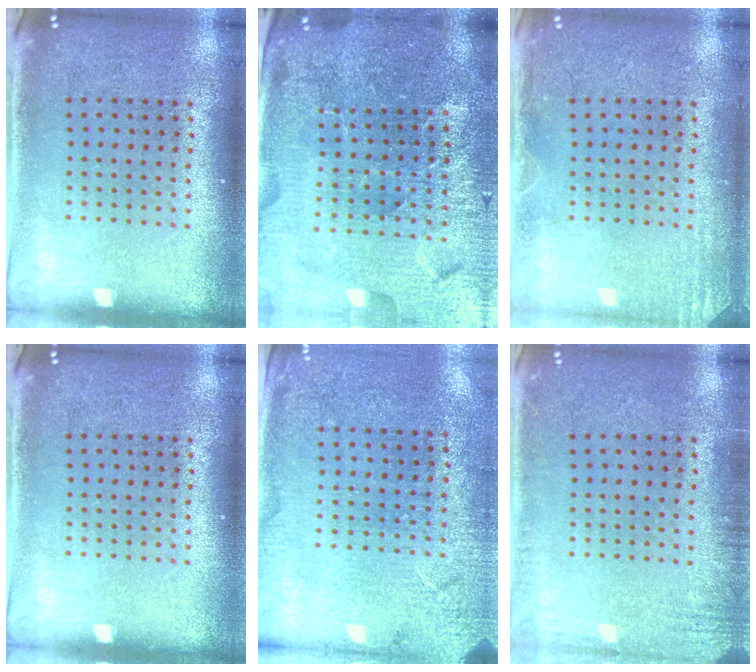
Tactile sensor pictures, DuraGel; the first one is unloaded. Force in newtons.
{"total": 5.6, "press": 5.1, "slide": 2.4}
{"total": 1.8, "press": 1.8, "slide": 0.2}
{"total": 0.0}
{"total": 2.6, "press": 2.5, "slide": 0.7}
{"total": 2.1, "press": 2.1, "slide": 0.2}